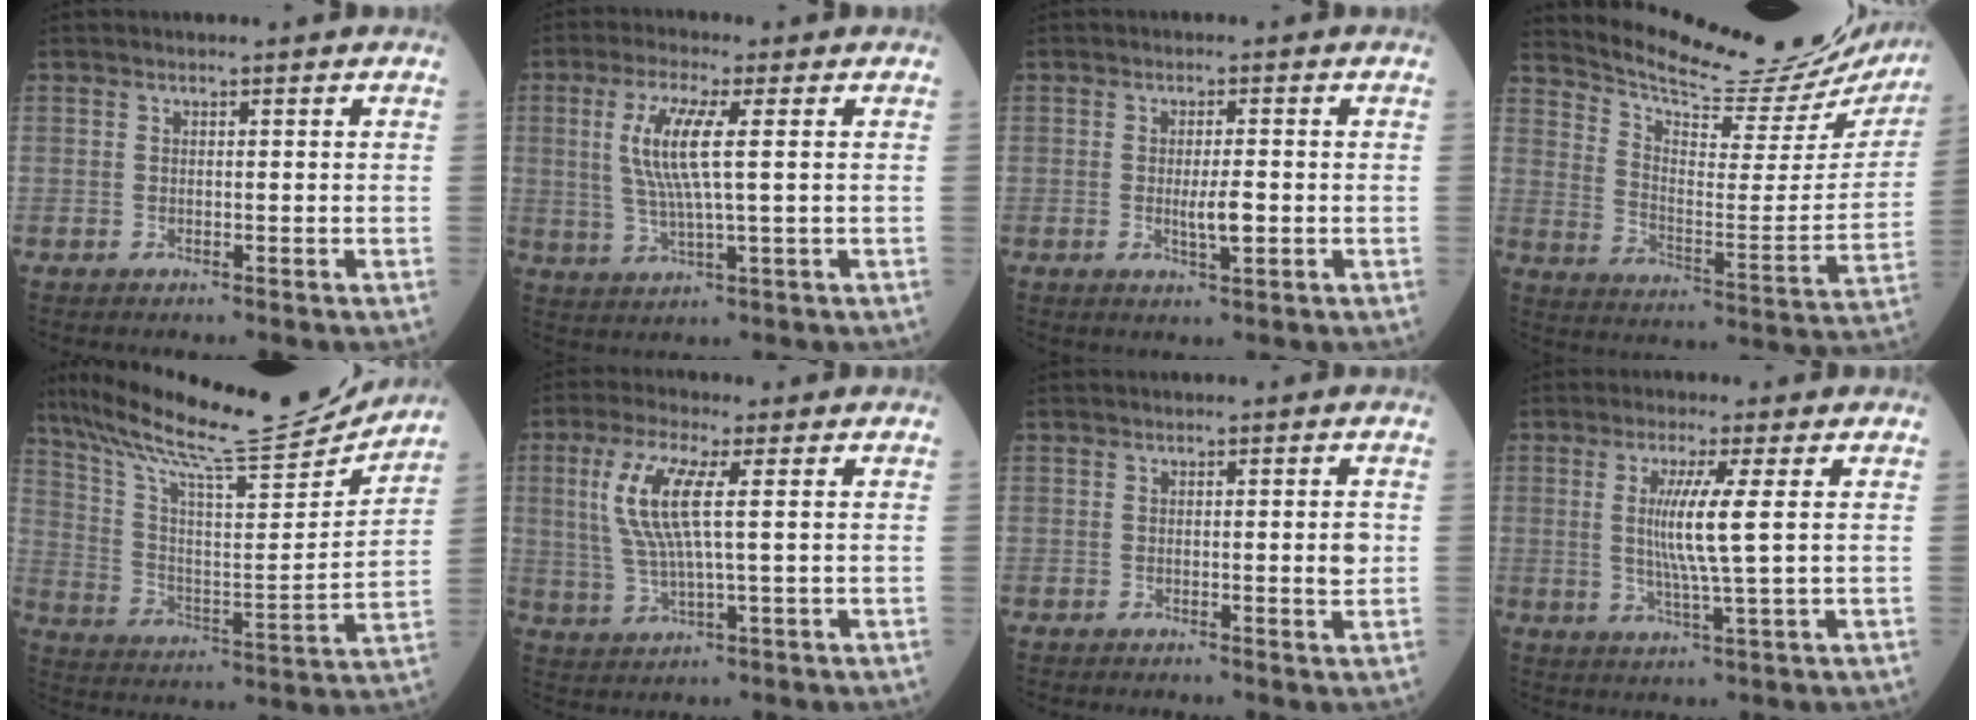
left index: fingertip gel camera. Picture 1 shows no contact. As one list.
[{"total": 7.8, "force": [1.5, 0.5, 7.6], "torque": [-0.172, -0.002, 0.027]}, {"total": 3.1, "force": [-0.7, 0.4, 3.0], "torque": [-0.055, -0.007, -0.011]}, {"total": 22.6, "force": [22.0, 2.3, 5.0], "torque": [-0.091, -0.094, 0.289]}, {"total": 21.8, "force": [20.0, 0.6, 8.8], "torque": [-0.166, -0.041, 0.308]}, {"total": 8.5, "force": [1.8, 1.0, 8.2], "torque": [-0.193, 0.002, 0.036]}, {"total": 1.8, "force": [-0.1, 0.1, 1.8], "torque": [-0.021, -0.004, -0.004]}, {"total": 6.7, "force": [0.9, -1.1, 6.6], "torque": [-0.131, -0.016, 0.016]}]